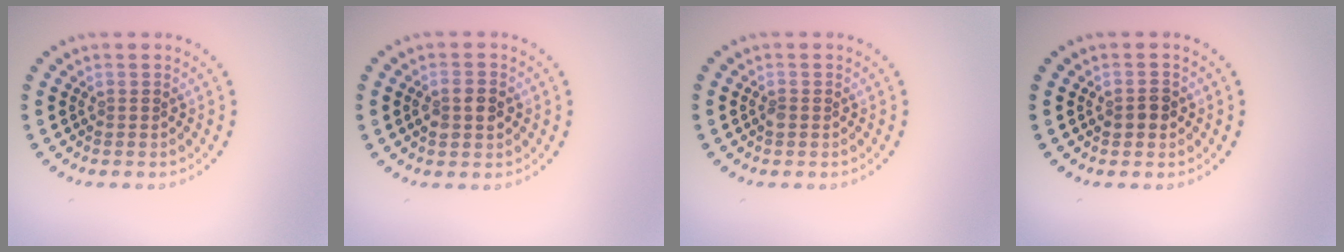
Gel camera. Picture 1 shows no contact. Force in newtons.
{"total": 2.2, "press": 2.2, "slide": 0.2}
{"total": 0.6, "press": 0.6, "slide": 0.2}
{"total": 1.7, "press": 1.7, "slide": 0.2}